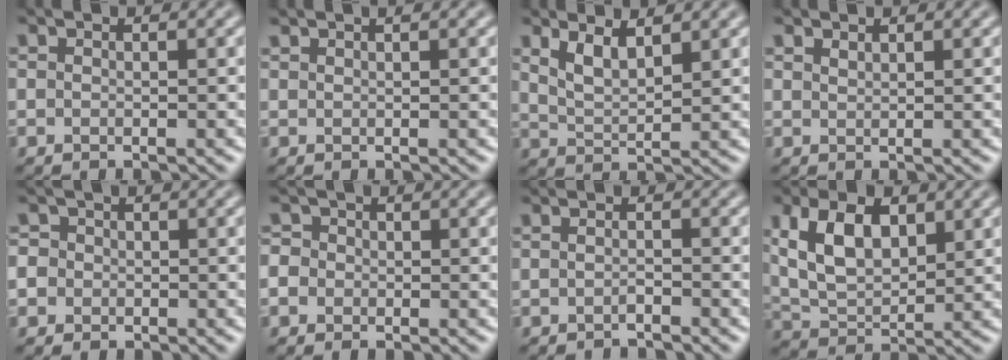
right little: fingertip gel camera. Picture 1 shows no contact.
{"total": 0.7, "force": [0.6, 0.1, 0.4], "torque": [-0.007, 0.001, 0.011]}
{"total": 2.8, "force": [1.8, 0.9, 1.9], "torque": [-0.042, -0.008, 0.039]}
{"total": 0.6, "force": [0.6, 0.1, 0.2], "torque": [-0.004, -0.001, 0.013]}
{"total": 3.5, "force": [-0.4, 3.3, 1.2], "torque": [-0.004, 0.017, -0.037]}
{"total": 2.9, "force": [-0.2, 2.7, 1.2], "torque": [-0.011, 0.017, -0.027]}
{"total": 1.0, "force": [-0.9, 0.1, 0.4], "torque": [-0.008, -0.002, -0.017]}
{"total": 7.1, "force": [2.4, 4.0, 5.4], "torque": [-0.116, 0.006, 0.041]}